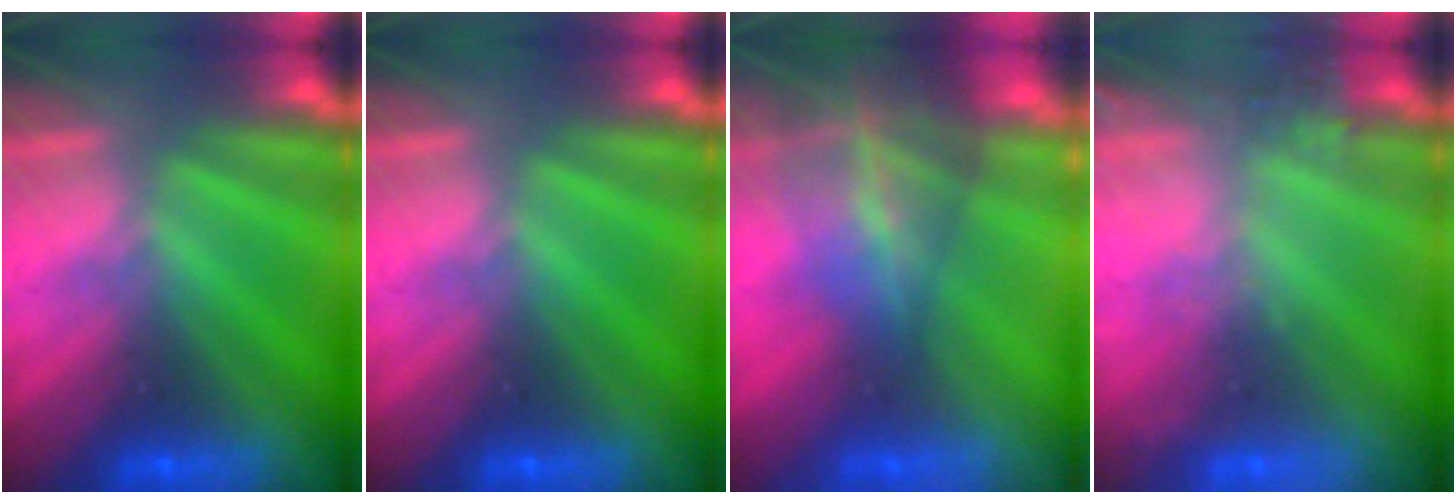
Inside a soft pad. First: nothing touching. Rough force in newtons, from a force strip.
{"total": 0.0}
{"total": 7.6}
{"total": 7.1}